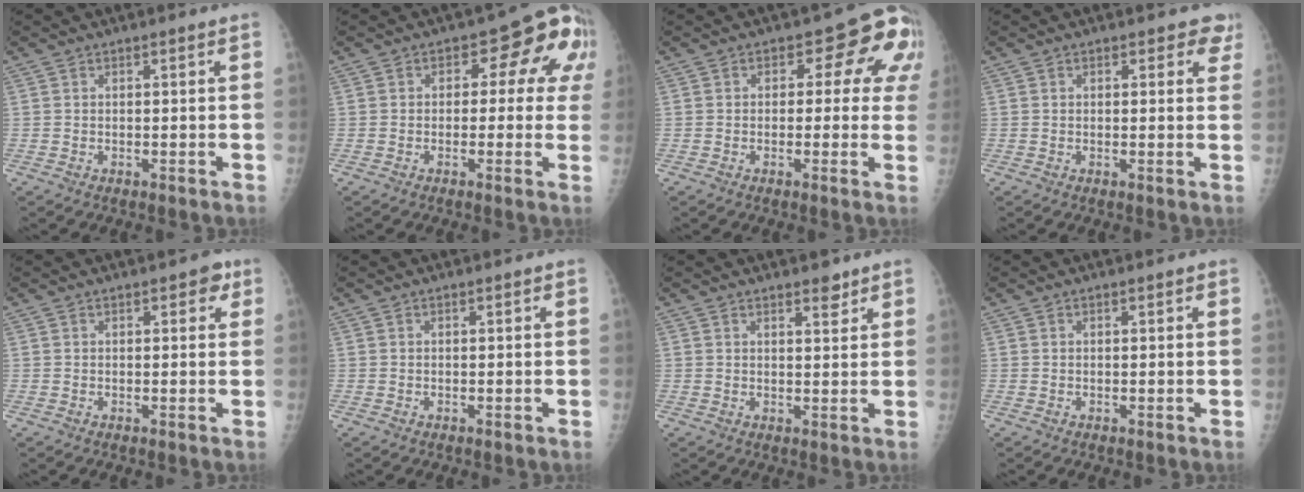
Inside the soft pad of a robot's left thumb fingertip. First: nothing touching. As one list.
[{"total": 10.4, "force": [2.1, 6.6, 7.8], "torque": [-0.032, 0.019, 0.009]}, {"total": 10.1, "force": [2.6, 6.3, 7.5], "torque": [-0.025, 0.007, 0.015]}, {"total": 3.3, "force": [2.1, 2.0, 1.6], "torque": [0.017, -0.007, 0.015]}, {"total": 2.2, "force": [1.1, 1.3, 1.4], "torque": [0.000, 0.001, 0.008]}, {"total": 0.0}, {"total": 2.7, "force": [2.0, 1.0, 1.4], "torque": [-0.011, -0.014, 0.029]}, {"total": 0.0}]